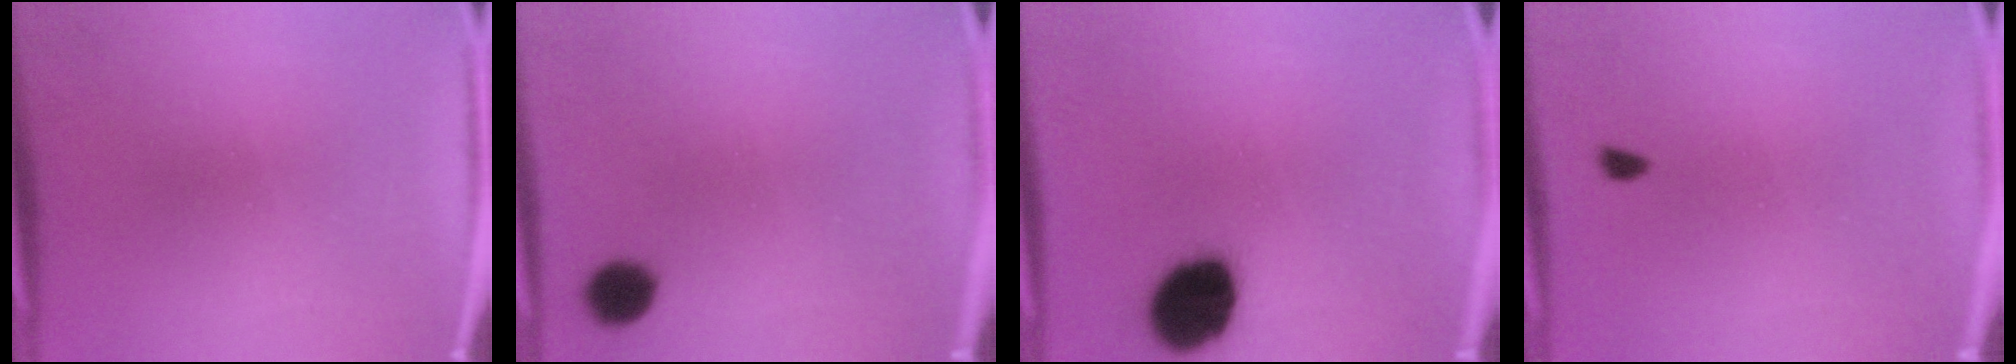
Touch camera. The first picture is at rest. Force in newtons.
{"total": 5.3}
{"total": 15.9}
{"total": 1.1}